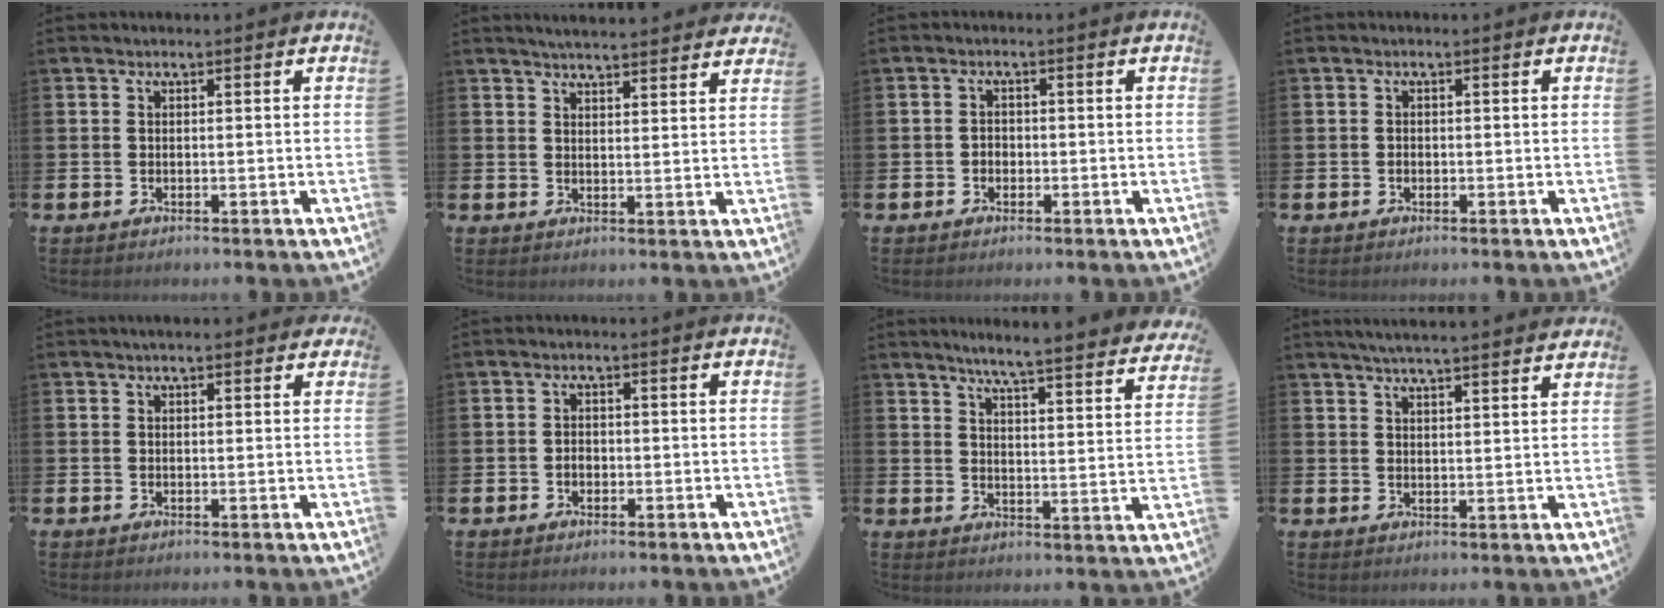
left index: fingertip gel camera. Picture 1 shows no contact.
{"total": 4.2, "force": [4.1, 0.0, 0.5], "torque": [-0.014, -0.021, 0.075]}
{"total": 1.3, "force": [-0.5, 1.1, 0.4], "torque": [-0.010, 0.006, -0.012]}
{"total": 0.6, "force": [-0.3, 0.5, 0.2], "torque": [-0.004, 0.004, -0.007]}
{"total": 1.4, "force": [1.1, 0.5, 0.6], "torque": [-0.011, 0.006, 0.019]}
{"total": 1.3, "force": [-0.4, 1.0, 0.8], "torque": [-0.015, 0.005, -0.010]}
{"total": 5.6, "force": [5.3, -0.4, 1.7], "torque": [-0.048, -0.047, 0.087]}
{"total": 4.6, "force": [4.4, -0.5, 1.0], "torque": [-0.028, -0.019, 0.078]}